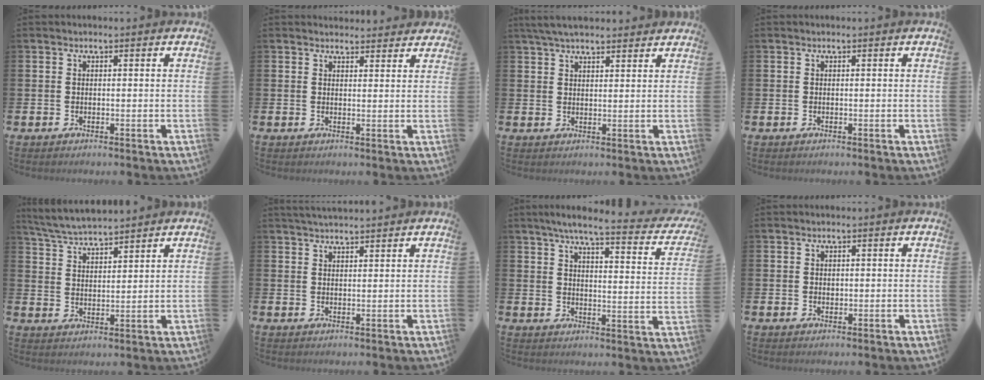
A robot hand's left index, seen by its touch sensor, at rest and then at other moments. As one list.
[{"total": 2.5, "force": [2.4, 0.7, -0.1], "torque": [0.009, -0.013, 0.041]}, {"total": 4.5, "force": [4.0, 1.1, 1.5], "torque": [-0.041, -0.006, 0.076]}, {"total": 0.0}, {"total": 5.1, "force": [5.0, 0.3, 0.8], "torque": [-0.034, -0.025, 0.089]}, {"total": 2.6, "force": [2.5, 0.2, 0.5], "torque": [-0.010, -0.008, 0.046]}, {"total": 5.8, "force": [4.8, 0.7, 3.3], "torque": [-0.070, -0.035, 0.071]}, {"total": 0.8, "force": [0.4, 0.6, 0.2], "torque": [0.010, 0.000, 0.004]}]